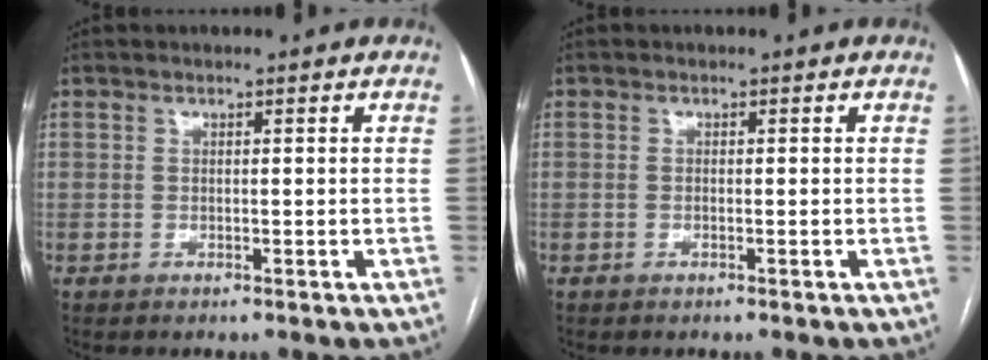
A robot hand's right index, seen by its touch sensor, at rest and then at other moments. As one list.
[{"total": 0.0}]